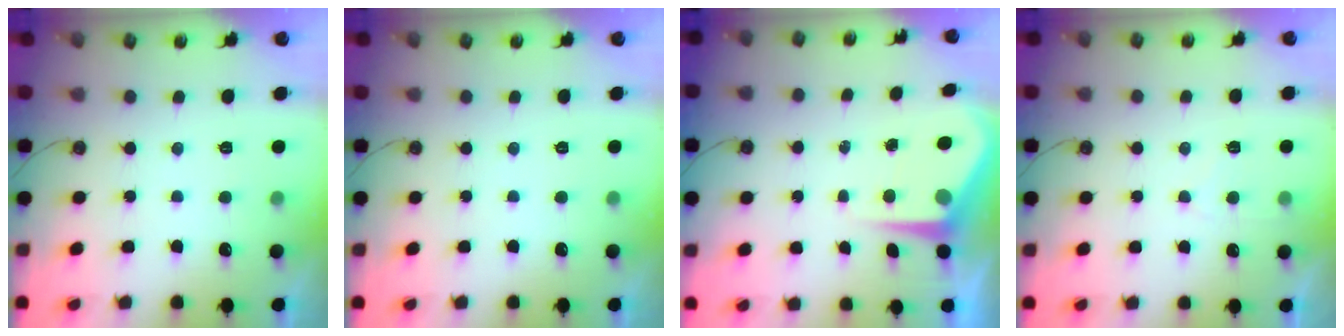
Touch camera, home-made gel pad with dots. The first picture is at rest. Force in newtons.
{"total": 0.0}
{"total": 6.1, "press": 6.0, "slide": 0.6}
{"total": 3.7, "press": 3.7, "slide": 0.5}